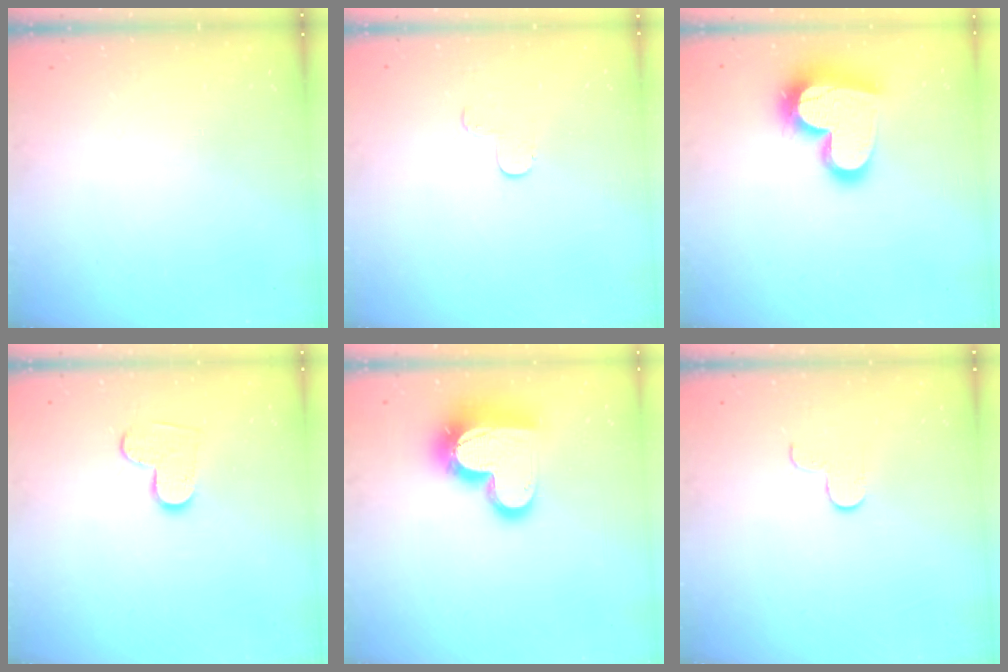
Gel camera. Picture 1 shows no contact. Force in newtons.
{"total": 4.1, "press": 4.0, "slide": 0.4}
{"total": 18.7, "press": 18.6, "slide": 1.4}
{"total": 7.5, "press": 7.5, "slide": 0.5}
{"total": 17.1, "press": 17.0, "slide": 1.4}
{"total": 2.7, "press": 2.6, "slide": 0.4}